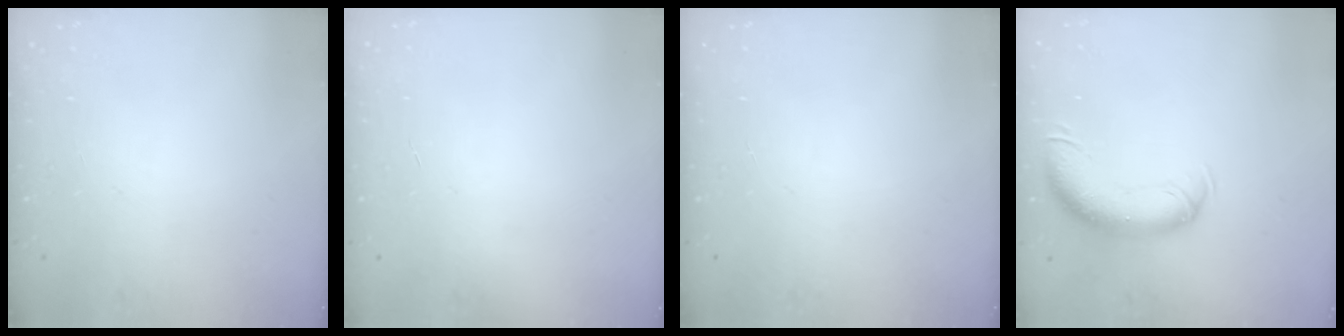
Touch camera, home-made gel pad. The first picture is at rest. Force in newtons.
{"total": 0.0}
{"total": 0.0}
{"total": 12.5, "press": 12.2, "slide": 3.0}